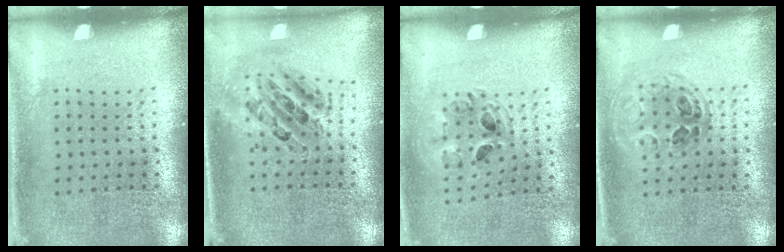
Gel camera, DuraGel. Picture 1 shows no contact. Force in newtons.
{"total": 1.0, "press": 0.9, "slide": 0.3}
{"total": 0.9, "press": 0.9, "slide": 0.2}
{"total": 0.9, "press": 0.9, "slide": 0.2}